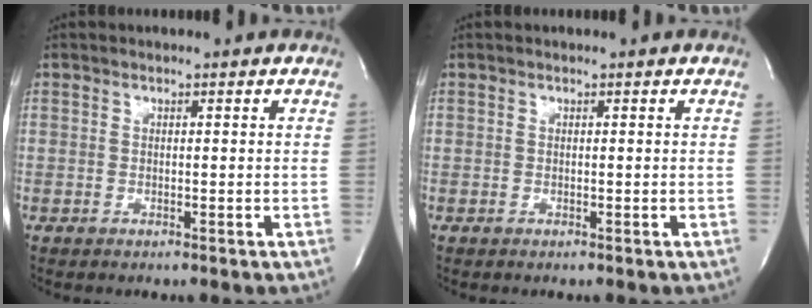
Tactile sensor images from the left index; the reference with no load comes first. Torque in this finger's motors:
{"motor_torque": [0.00, 0.00, 0.02, -0.01]}